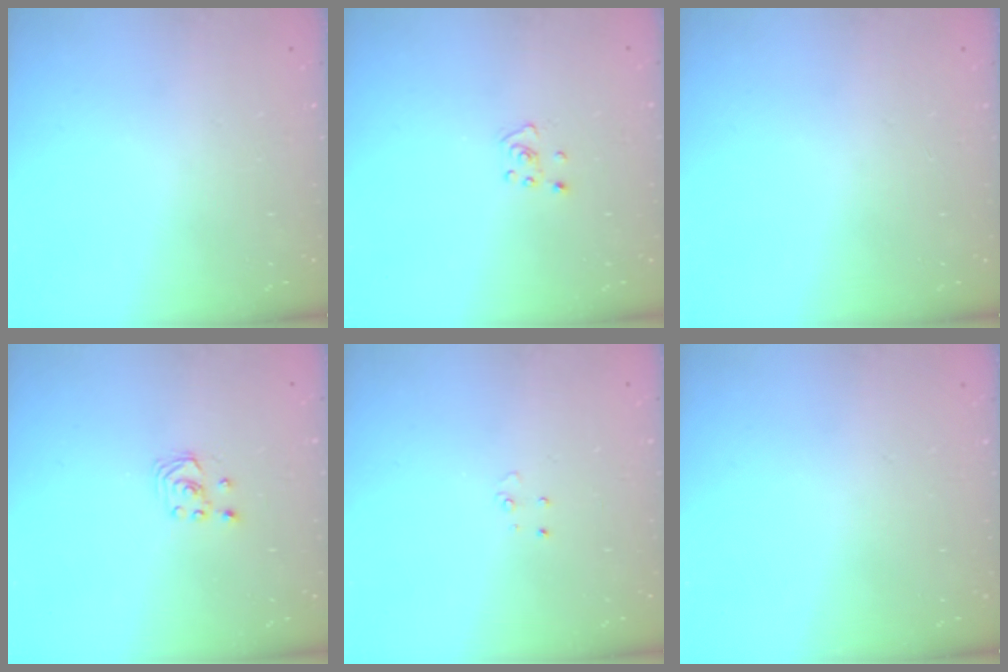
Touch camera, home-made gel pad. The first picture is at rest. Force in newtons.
{"total": 3.2, "press": 3.2, "slide": 0.2}
{"total": 0.0}
{"total": 1.9, "press": 1.9, "slide": 0.2}
{"total": 2.7, "press": 2.7, "slide": 0.2}
{"total": 0.0}